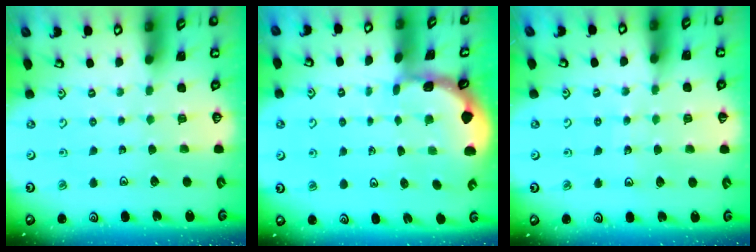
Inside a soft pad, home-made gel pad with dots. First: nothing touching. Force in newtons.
{"total": 1.5, "press": 1.5, "slide": 0.1}
{"total": 4.9, "press": 4.8, "slide": 1.0}